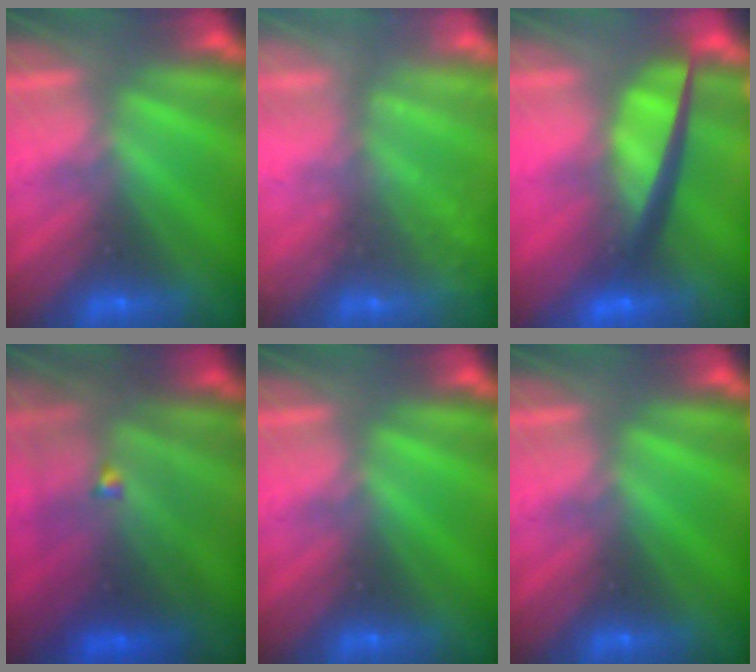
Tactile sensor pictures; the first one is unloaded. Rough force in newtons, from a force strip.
{"total": 2.5}
{"total": 5.8}
{"total": 4.5}
{"total": 0.0}
{"total": 0.0}